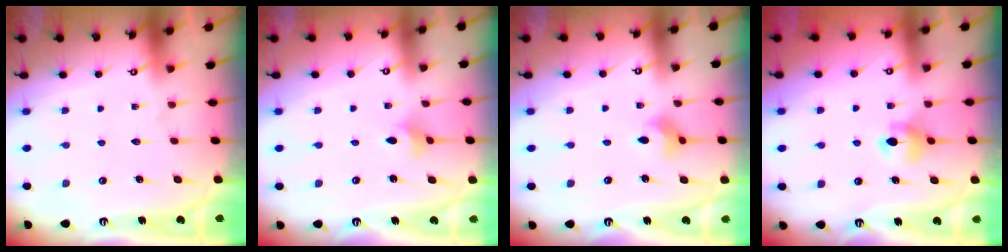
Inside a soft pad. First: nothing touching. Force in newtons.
{"total": 1.9, "press": 1.9, "slide": 0.4}
{"total": 5.2, "press": 5.0, "slide": 1.4}
{"total": 6.2, "press": 6.1, "slide": 1.0}